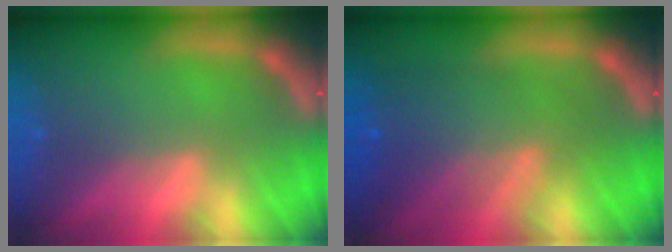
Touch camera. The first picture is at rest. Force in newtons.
{"total": 7.5}